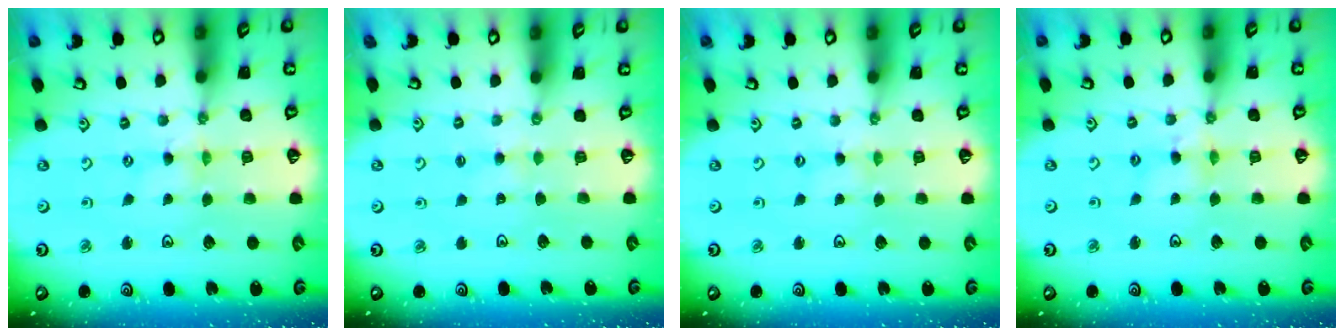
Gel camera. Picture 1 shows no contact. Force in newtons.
{"total": 1.7, "press": 1.7, "slide": 0.4}
{"total": 1.1, "press": 1.1, "slide": 0.2}
{"total": 5.0, "press": 5.0, "slide": 0.4}